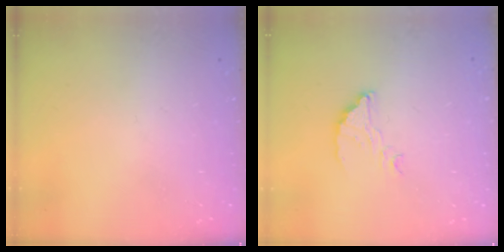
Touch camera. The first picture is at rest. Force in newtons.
{"total": 3.5, "press": 3.5, "slide": 0.2}